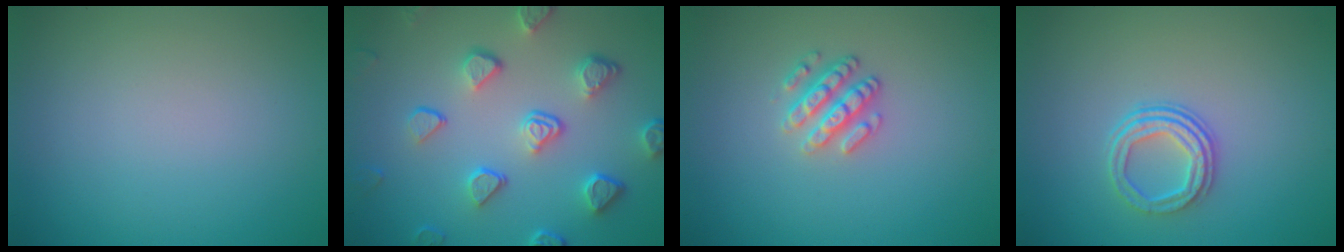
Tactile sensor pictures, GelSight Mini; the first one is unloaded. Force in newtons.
{"total": 5.4, "press": 4.1, "slide": 3.4}
{"total": 2.5, "press": 2.4, "slide": 0.8}
{"total": 3.1, "press": 2.4, "slide": 1.9}